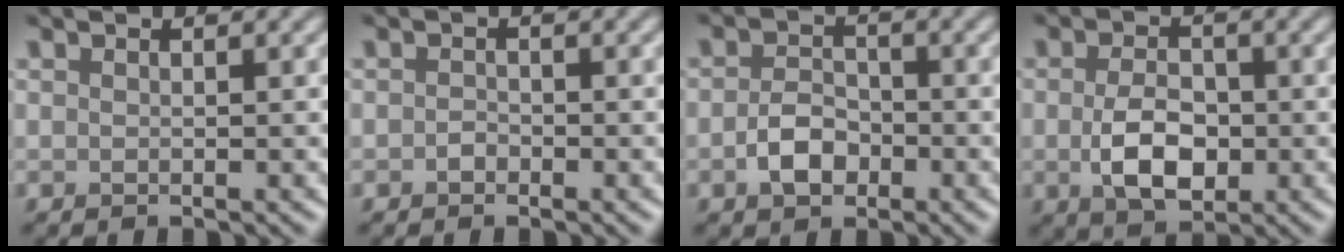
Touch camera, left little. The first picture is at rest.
{"total": 0.8, "force": [-0.4, 0.6, 0.3], "torque": [-0.006, -0.002, -0.008]}
{"total": 3.0, "force": [-1.2, 2.1, 1.9], "torque": [-0.035, 0.003, -0.025]}
{"total": 4.7, "force": [-0.8, 2.9, 3.6], "torque": [-0.073, -0.006, -0.014]}